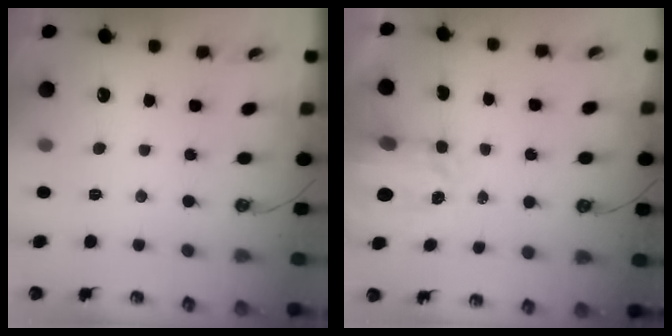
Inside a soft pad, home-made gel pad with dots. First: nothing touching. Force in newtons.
{"total": 3.7, "press": 3.7, "slide": 0.5}